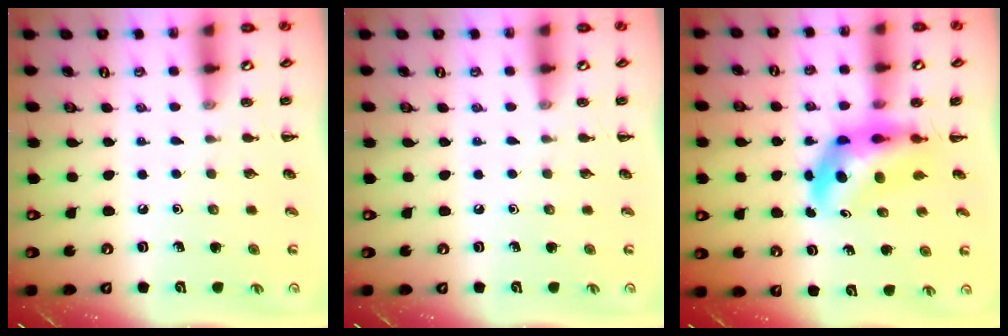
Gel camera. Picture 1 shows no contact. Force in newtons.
{"total": 0.0}
{"total": 5.7, "press": 5.4, "slide": 1.9}